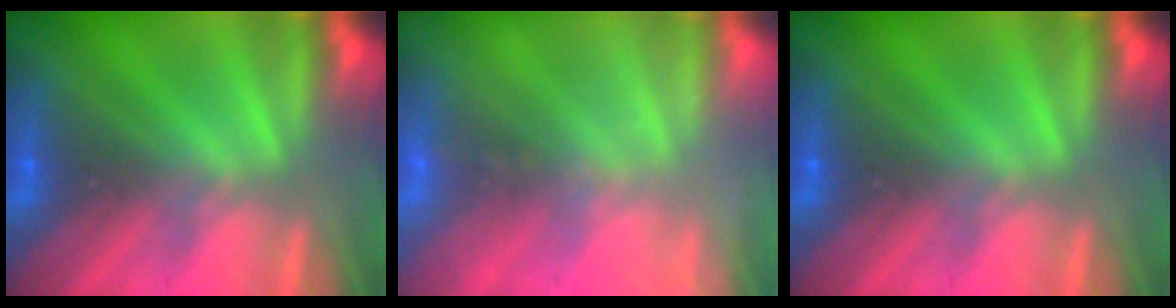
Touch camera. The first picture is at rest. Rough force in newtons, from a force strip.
{"total": 2.3}
{"total": 0.0}